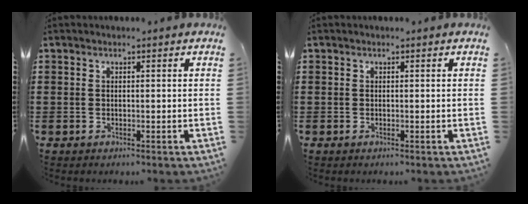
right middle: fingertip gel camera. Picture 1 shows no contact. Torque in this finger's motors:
{"motor_torque": [-1.34, -0.80, 0.00, 0.00]}